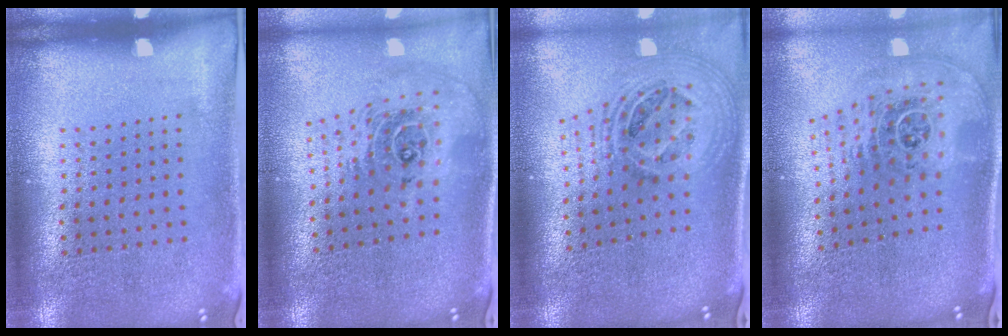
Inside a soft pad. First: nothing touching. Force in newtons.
{"total": 2.4, "press": 1.8, "slide": 1.6}
{"total": 2.1, "press": 1.6, "slide": 1.3}
{"total": 2.7, "press": 1.8, "slide": 2.0}